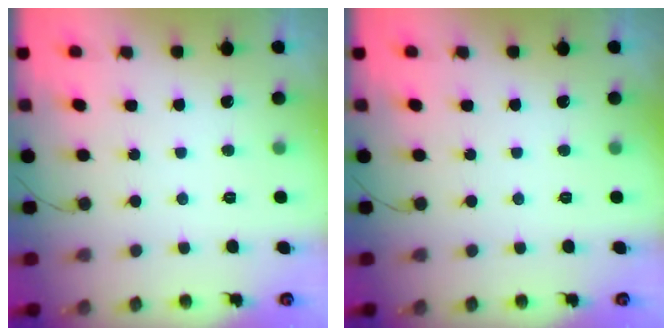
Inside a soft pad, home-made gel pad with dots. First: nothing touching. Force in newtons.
{"total": 0.0}